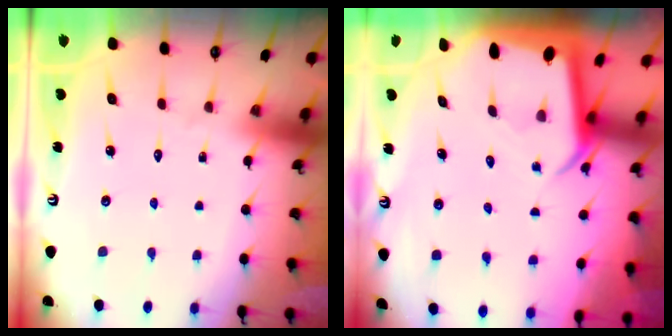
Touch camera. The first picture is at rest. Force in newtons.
{"total": 3.4, "press": 3.4, "slide": 0.3}